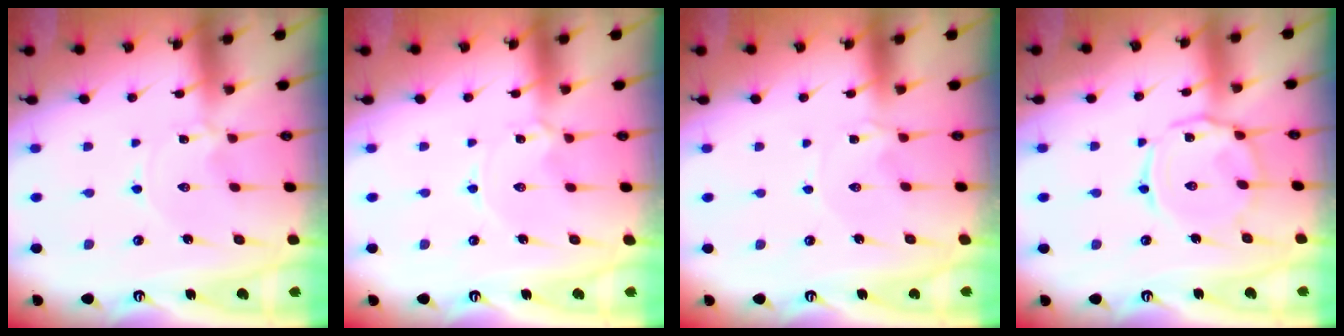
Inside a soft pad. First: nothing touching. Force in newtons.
{"total": 1.7, "press": 1.7, "slide": 0.2}
{"total": 0.7, "press": 0.6, "slide": 0.3}
{"total": 8.8, "press": 8.7, "slide": 0.5}